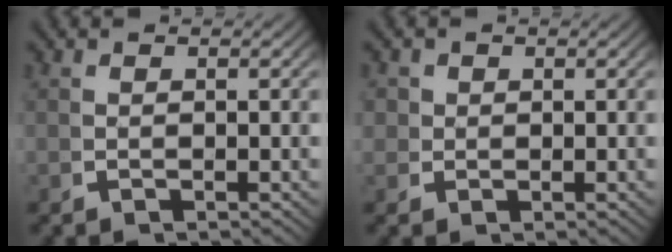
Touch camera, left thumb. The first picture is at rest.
{"total": 2.1, "force": [0.6, 2.0, 0.6], "torque": [-0.010, -0.005, 0.008]}